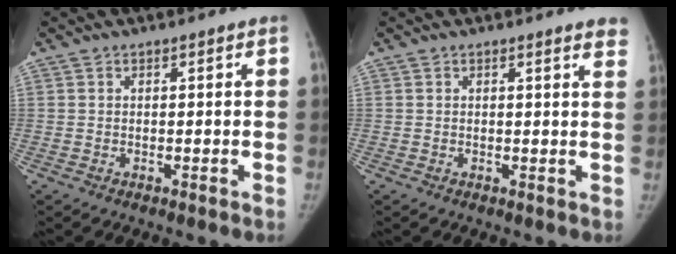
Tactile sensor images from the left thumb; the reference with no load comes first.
{"total": 3.9, "force": [3.3, 0.5, 1.9], "torque": [-0.011, -0.012, 0.022]}